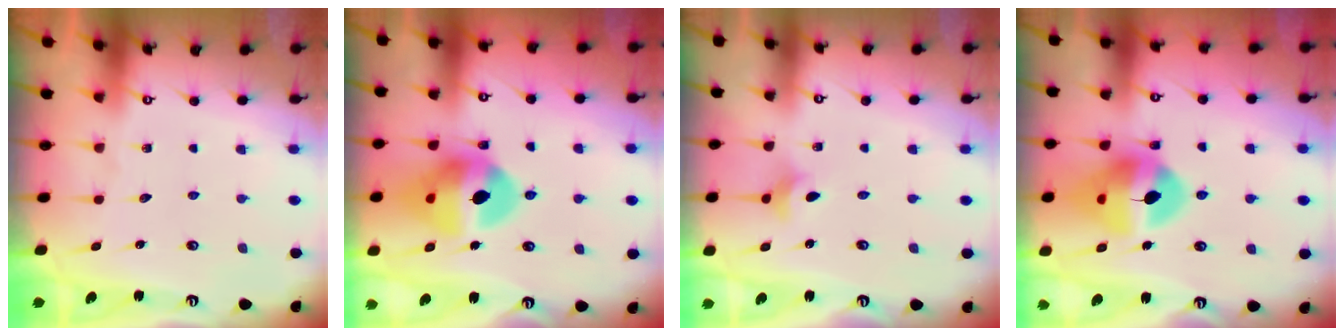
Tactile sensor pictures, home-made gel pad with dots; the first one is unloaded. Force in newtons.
{"total": 14.8, "press": 14.7, "slide": 1.4}
{"total": 2.7, "press": 2.6, "slide": 0.6}
{"total": 14.5, "press": 14.5, "slide": 1.4}